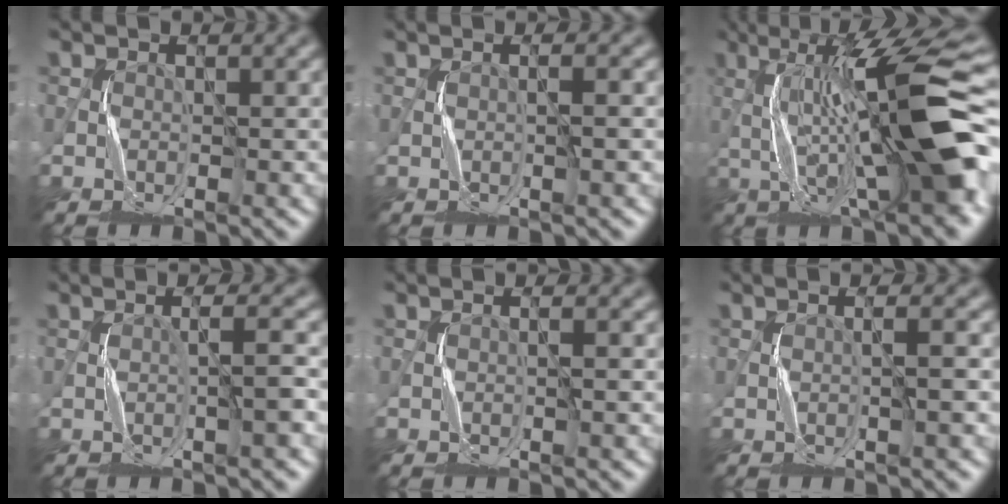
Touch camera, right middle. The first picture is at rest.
{"total": 2.2, "force": [0.4, 0.6, 2.1], "torque": [-0.017, 0.003, -0.007]}
{"total": 14.7, "force": [-0.1, 2.7, 14.4], "torque": [-0.235, 0.026, -0.004]}
{"total": 3.4, "force": [-0.1, 0.4, 3.4], "torque": [-0.043, 0.012, -0.005]}
{"total": 1.4, "force": [0.2, 0.2, 1.4], "torque": [-0.015, -0.002, -0.003]}
{"total": 3.0, "force": [0.4, 0.9, 2.9], "torque": [-0.020, 0.012, -0.012]}